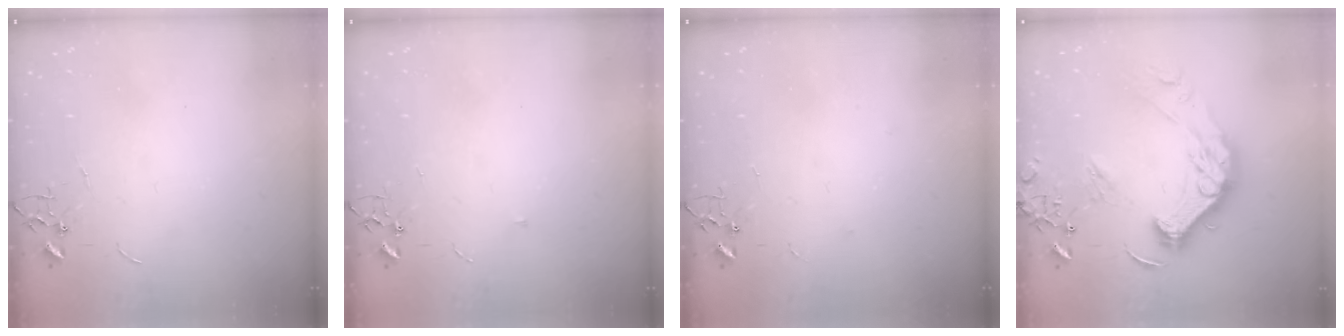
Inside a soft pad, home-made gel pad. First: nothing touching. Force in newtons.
{"total": 3.4, "press": 3.3, "slide": 0.8}
{"total": 2.5, "press": 2.1, "slide": 1.4}
{"total": 18.7, "press": 18.5, "slide": 2.6}